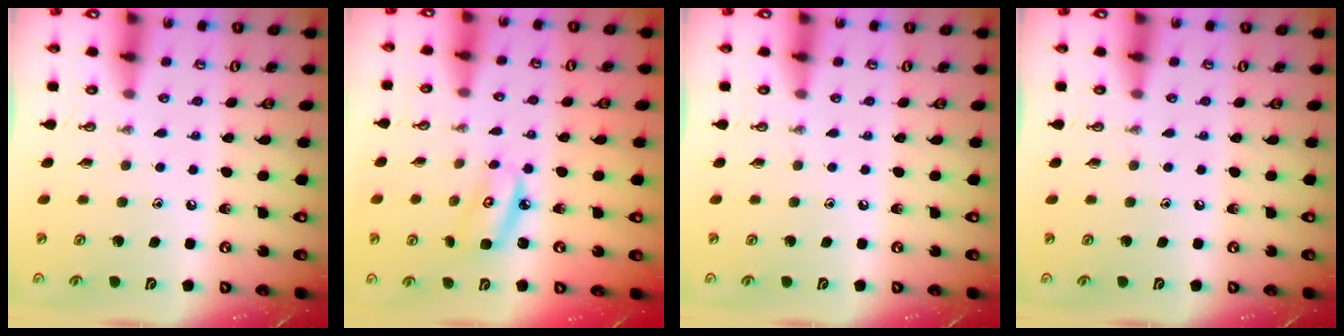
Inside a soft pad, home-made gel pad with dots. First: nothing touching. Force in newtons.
{"total": 6.0, "press": 6.0, "slide": 0.2}
{"total": 0.0}
{"total": 0.0}